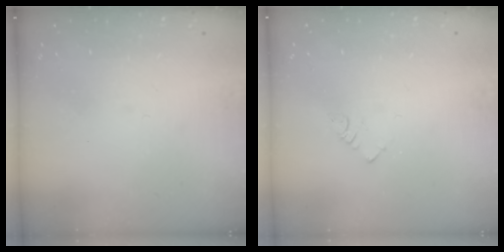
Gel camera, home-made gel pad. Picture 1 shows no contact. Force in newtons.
{"total": 2.3, "press": 2.3, "slide": 0.4}